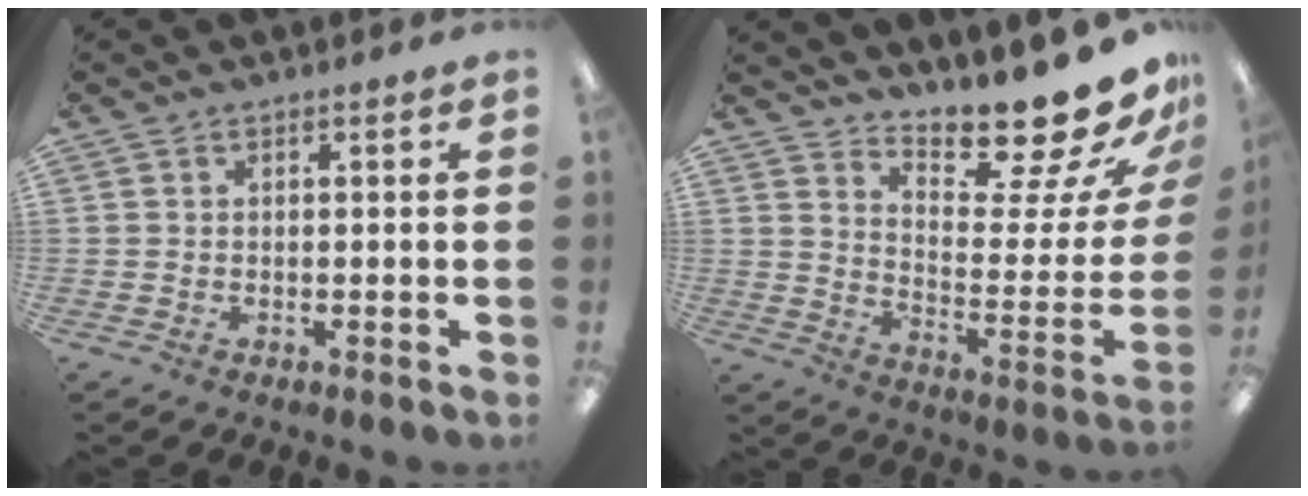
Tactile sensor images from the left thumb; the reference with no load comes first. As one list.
[{"total": 18.8, "force": [16.3, 3.8, 8.7], "torque": [-0.101, -0.140, 0.261]}]